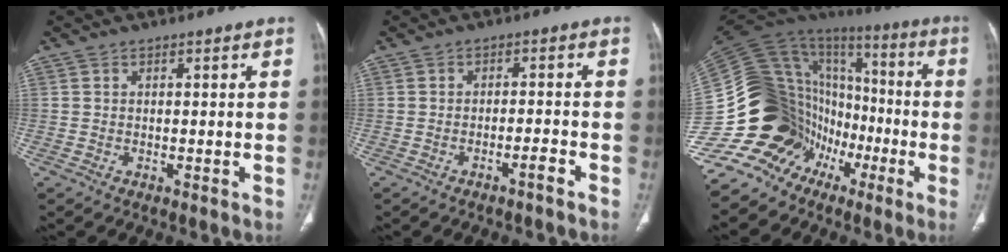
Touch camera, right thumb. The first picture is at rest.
{"total": 2.3, "force": [-1.7, 0.2, 1.6], "torque": [-0.034, 0.017, -0.027]}
{"total": 22.3, "force": [-12.0, 17.0, 8.0], "torque": [-0.121, 0.125, -0.211]}